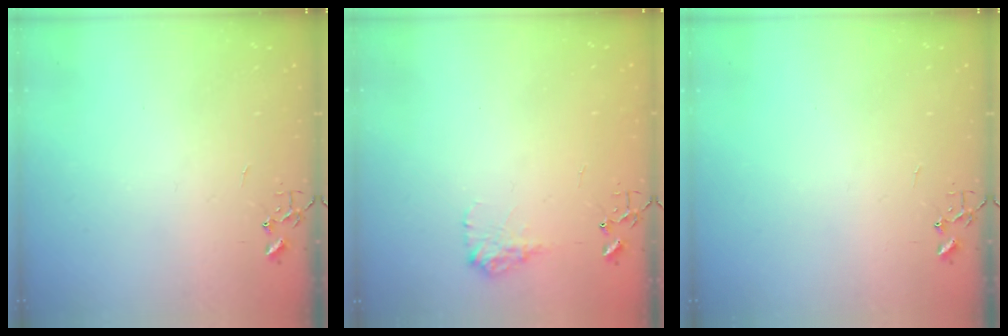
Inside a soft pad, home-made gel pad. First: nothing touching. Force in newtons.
{"total": 9.6, "press": 9.6, "slide": 0.3}
{"total": 0.0}